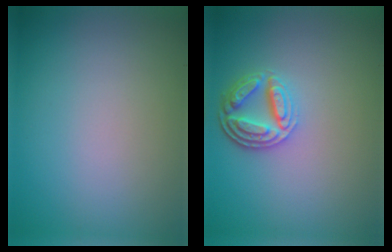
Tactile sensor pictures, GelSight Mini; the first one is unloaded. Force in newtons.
{"total": 4.0, "press": 3.2, "slide": 2.5}